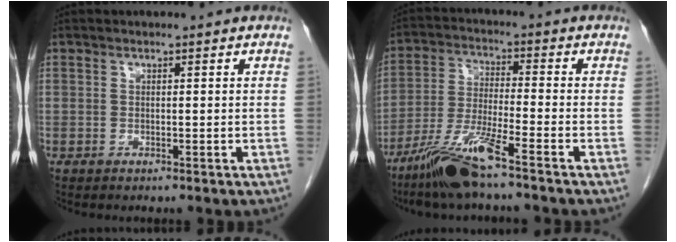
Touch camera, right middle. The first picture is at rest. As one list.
[{"total": 9.8, "force": [-7.0, -0.3, 6.8], "torque": [-0.143, -0.030, -0.137]}]